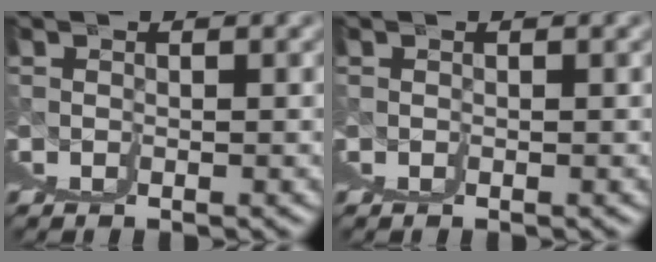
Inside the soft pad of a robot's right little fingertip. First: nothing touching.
{"total": 0.0}